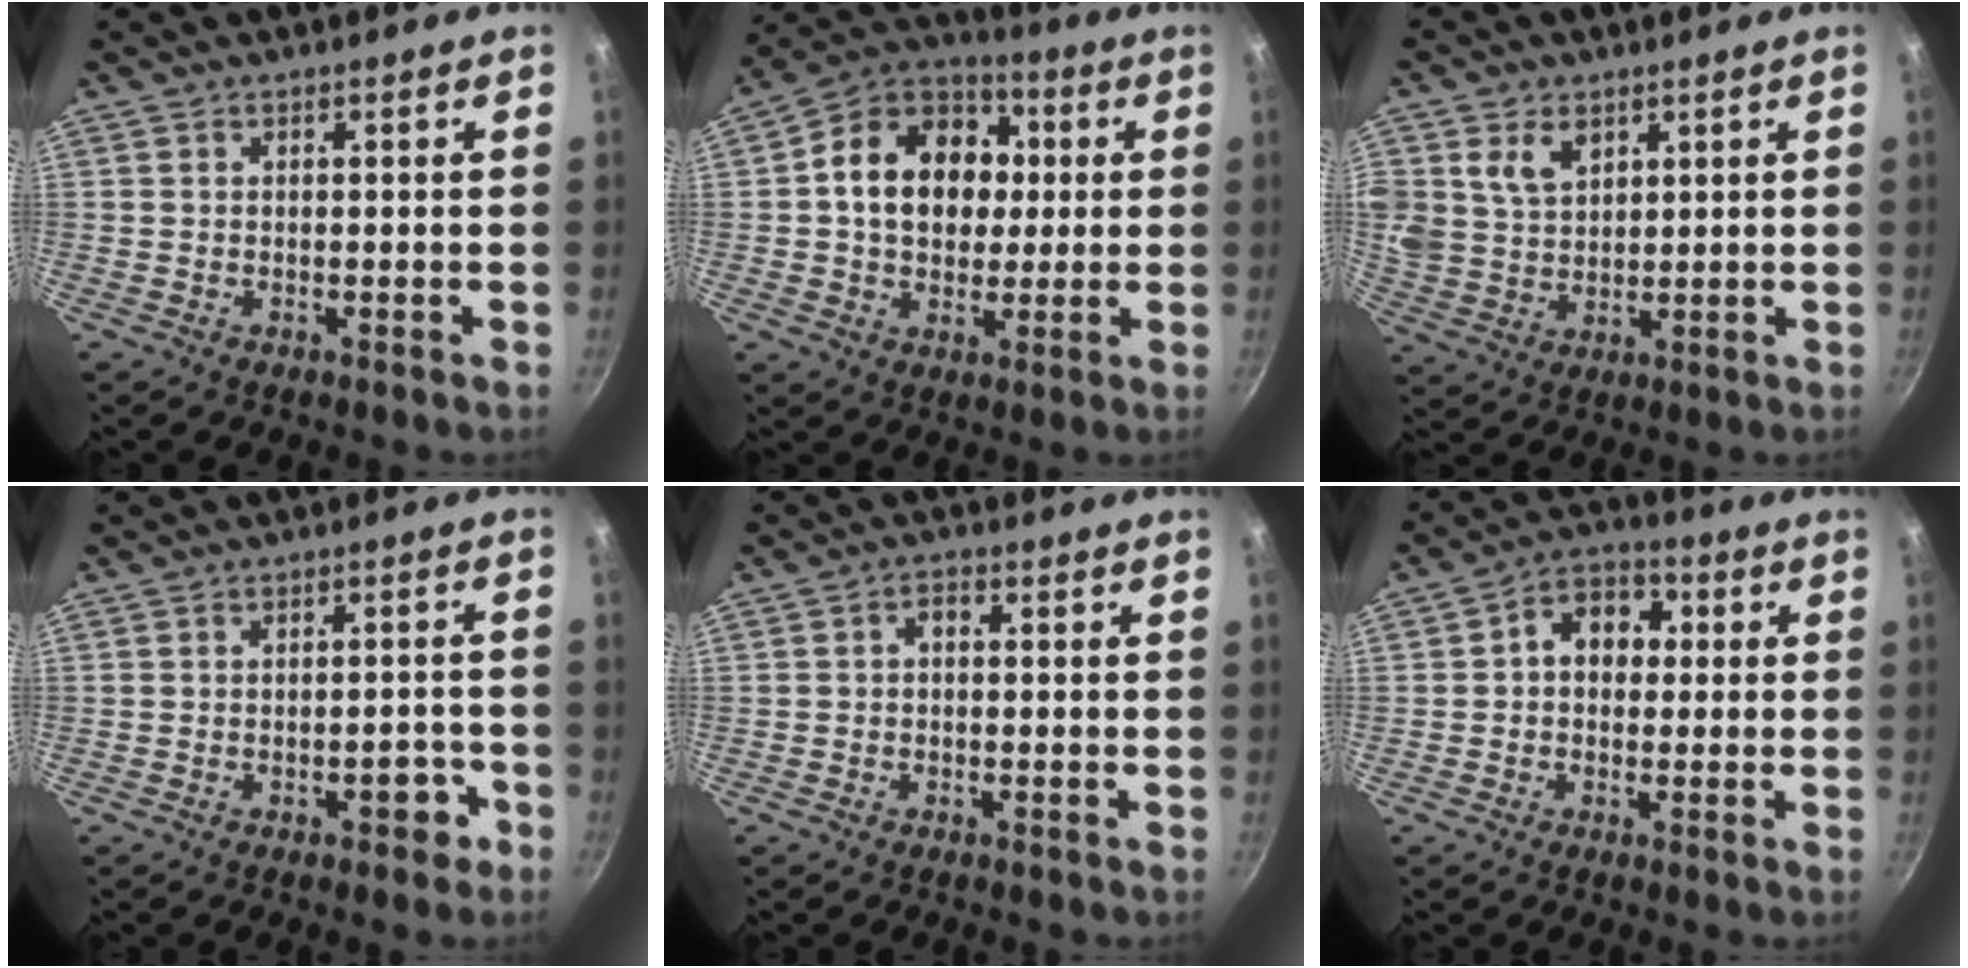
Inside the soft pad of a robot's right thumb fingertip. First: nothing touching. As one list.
[{"total": 17.0, "force": [2.0, 13.1, 10.6], "torque": [-0.144, 0.023, 0.018]}, {"total": 8.5, "force": [3.6, 6.3, 4.5], "torque": [-0.070, -0.015, 0.074]}, {"total": 4.1, "force": [-2.2, 2.1, 2.8], "torque": [-0.012, 0.024, -0.024]}, {"total": 1.9, "force": [-0.4, 1.2, 1.4], "torque": [-0.025, 0.013, -0.008]}, {"total": 8.1, "force": [0.9, 6.2, 5.1], "torque": [-0.038, 0.019, -0.003]}]